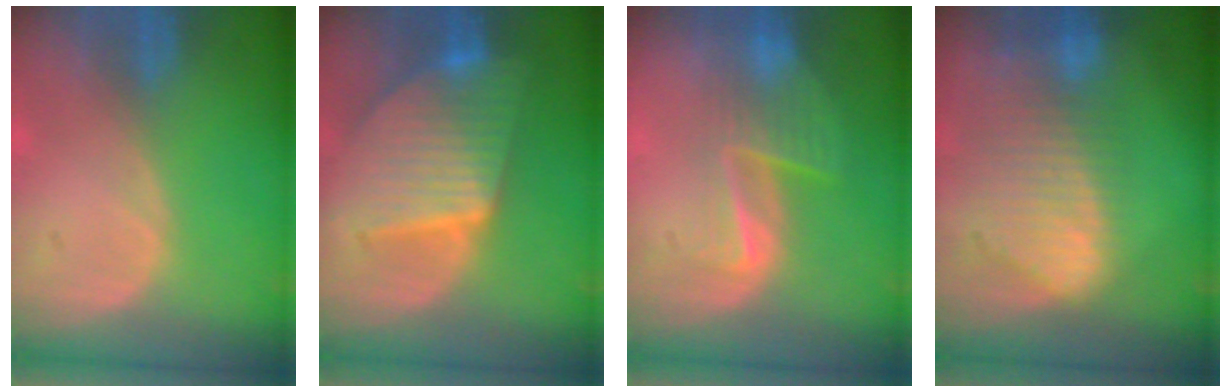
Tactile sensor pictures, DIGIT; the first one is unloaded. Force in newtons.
{"total": 10.1, "press": 10.1, "slide": 0.7}
{"total": 6.6, "press": 5.6, "slide": 3.5}
{"total": 9.7, "press": 8.4, "slide": 5.0}